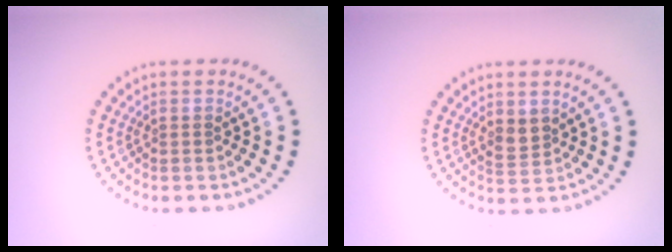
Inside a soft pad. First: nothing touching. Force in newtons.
{"total": 1.7, "press": 1.5, "slide": 0.8}